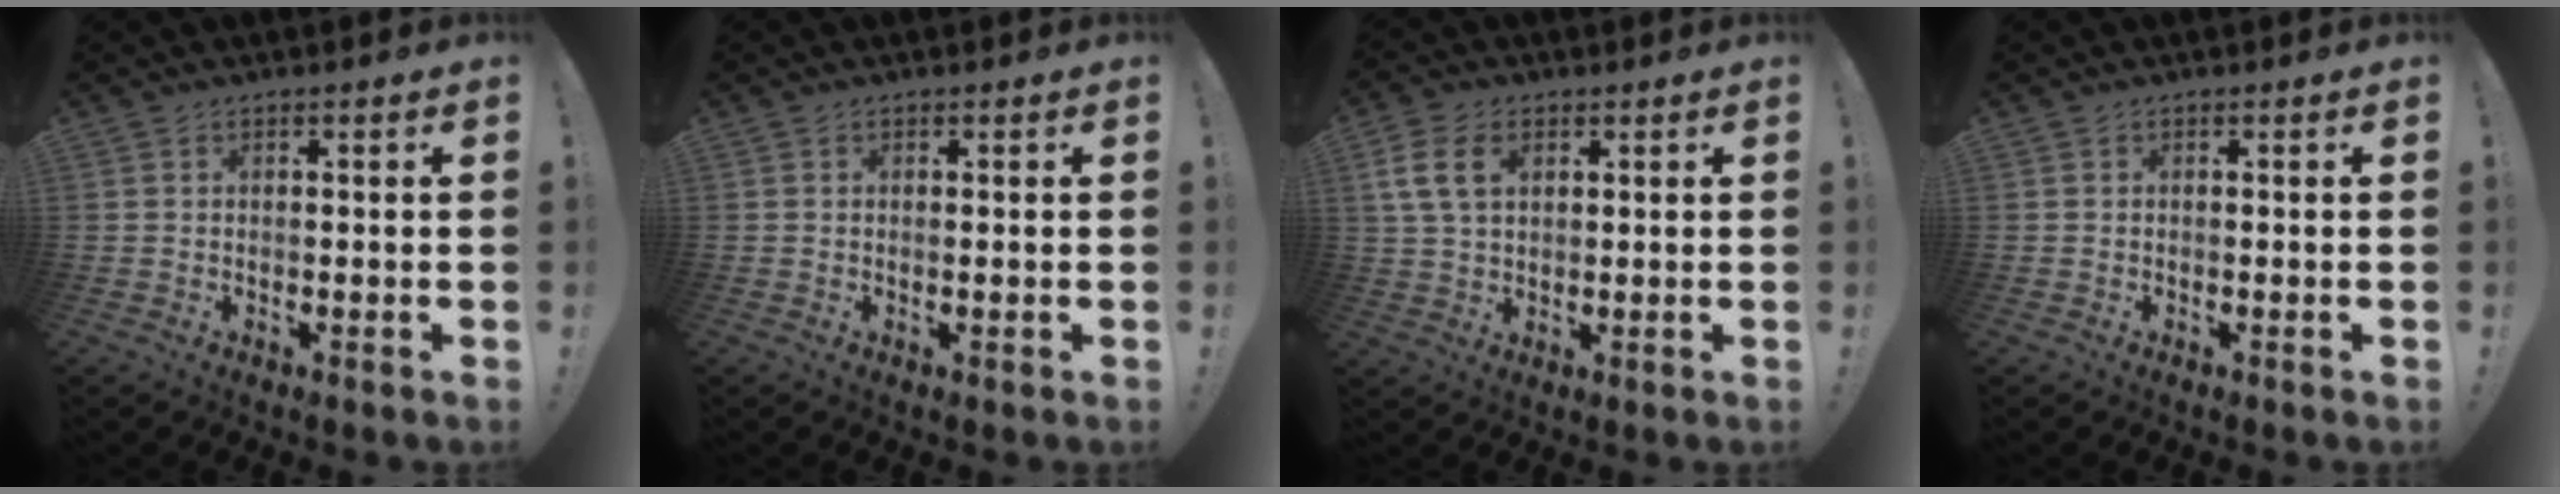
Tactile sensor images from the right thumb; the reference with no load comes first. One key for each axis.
{"total": 0.6, "fx": 0.3, "fy": 0.0, "fz": 0.5, "tx": -0.001, "ty": -0.003, "tz": 0.002}
{"total": 10.0, "fx": 3.2, "fy": 6.5, "fz": 6.9, "tx": -0.131, "ty": 0.006, "tz": 0.064}
{"total": 0.0}